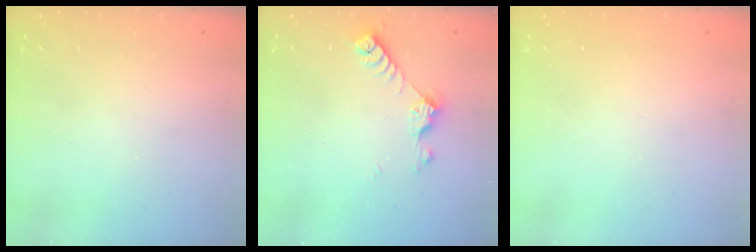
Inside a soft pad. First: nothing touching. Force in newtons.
{"total": 7.2, "press": 7.2, "slide": 0.9}
{"total": 0.0}